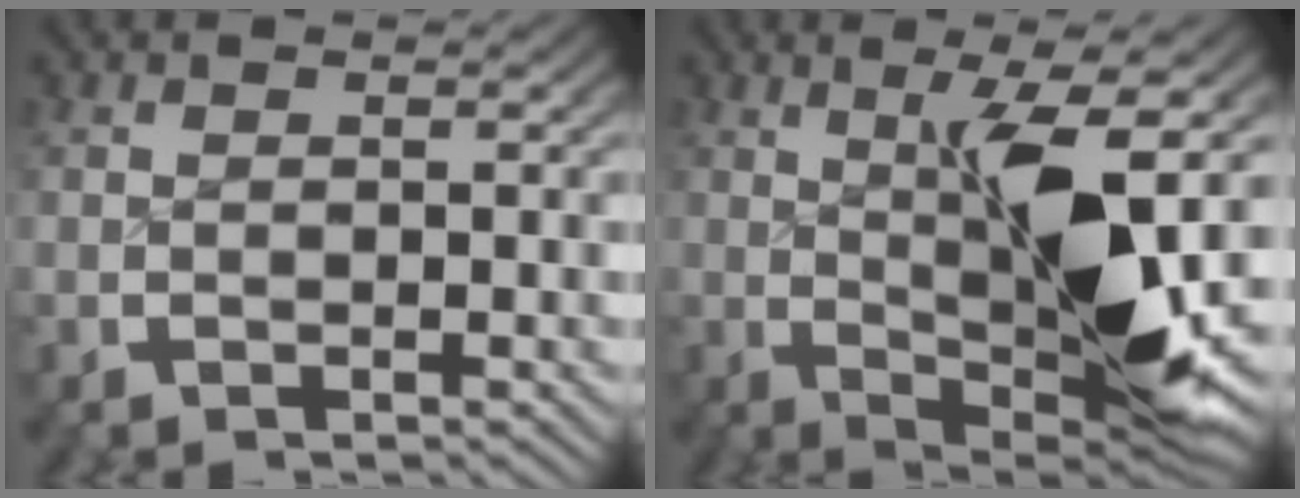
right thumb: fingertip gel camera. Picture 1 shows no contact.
{"total": 11.6, "force": [0.1, 4.4, 10.8], "torque": [-0.187, -0.023, 0.020]}